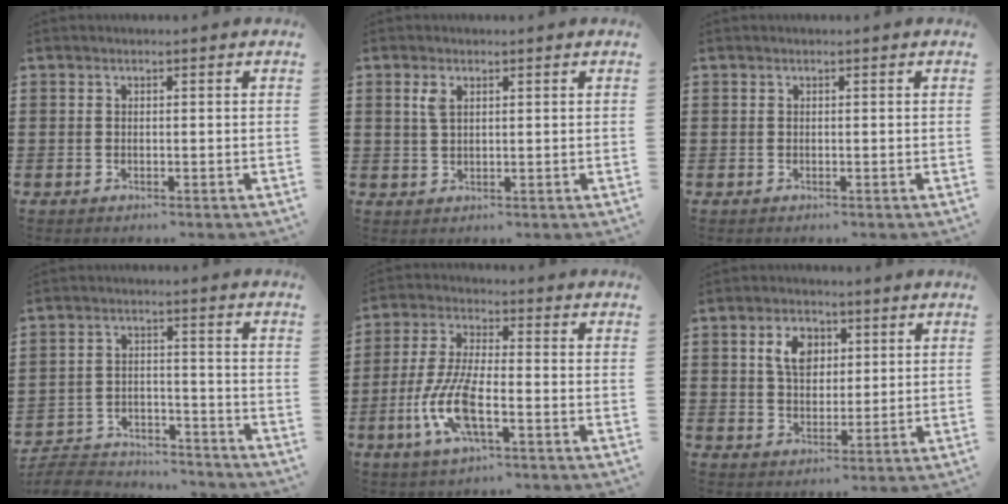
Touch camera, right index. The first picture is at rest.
{"total": 2.3, "force": [1.0, 1.1, 1.7], "torque": [-0.039, 0.004, 0.018]}
{"total": 0.0}
{"total": 6.2, "force": [-6.1, 0.9, 1.1], "torque": [-0.034, 0.006, -0.123]}
{"total": 9.5, "force": [-3.5, 2.8, 8.3], "torque": [-0.197, -0.015, -0.071]}
{"total": 5.6, "force": [1.8, 3.8, 3.7], "torque": [-0.078, 0.011, 0.029]}